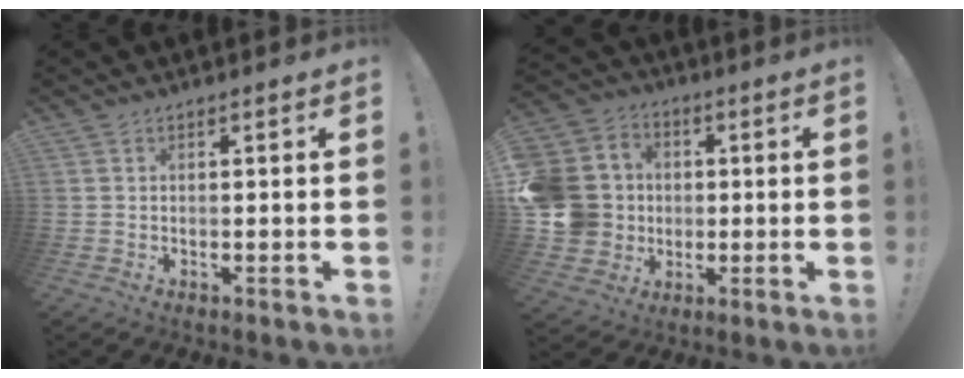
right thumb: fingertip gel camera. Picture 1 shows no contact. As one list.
[{"total": 15.2, "force": [-0.4, 14.0, 6.1], "torque": [-0.109, 0.016, 0.009]}]